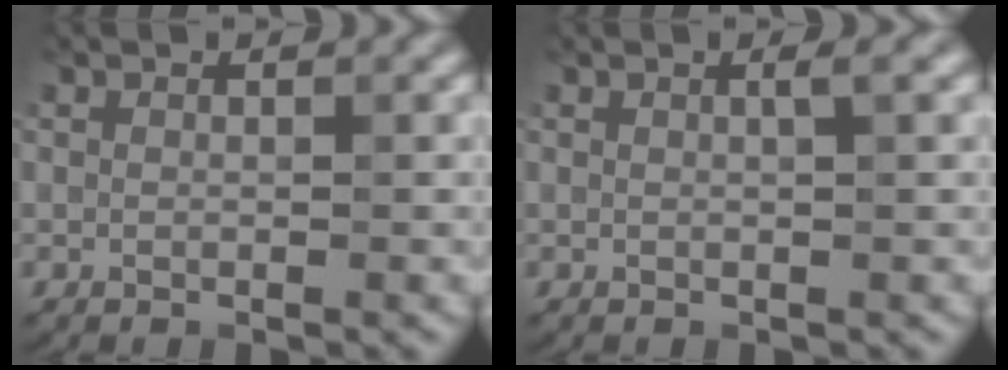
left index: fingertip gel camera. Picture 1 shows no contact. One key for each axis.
{"total": 1.2, "fx": 0.3, "fy": 0.3, "fz": 1.1, "tx": -0.012, "ty": 0.006, "tz": 0.002}